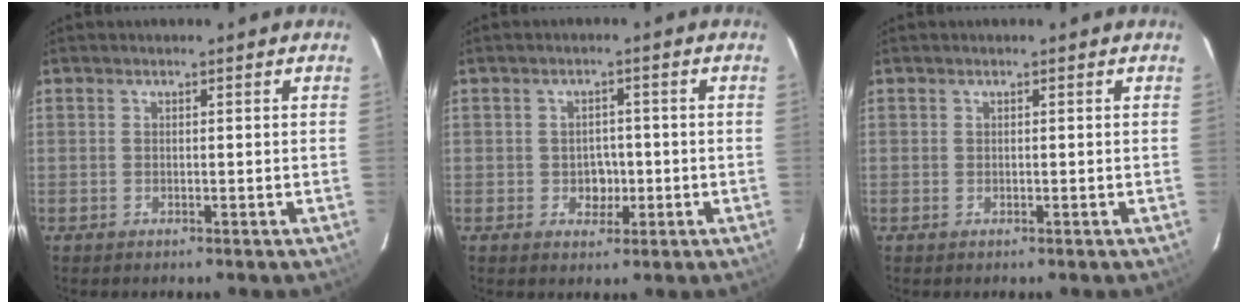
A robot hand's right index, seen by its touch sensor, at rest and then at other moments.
{"total": 3.2, "force": [-0.7, 2.9, 1.2], "torque": [-0.020, 0.011, -0.001]}
{"total": 0.0}